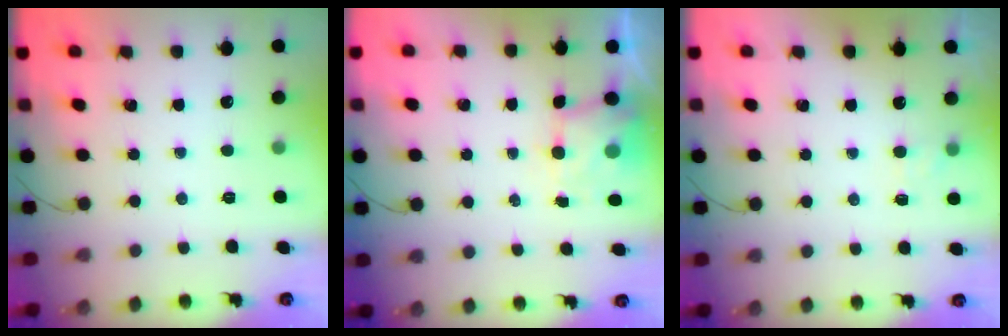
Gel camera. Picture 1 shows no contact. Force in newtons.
{"total": 4.7, "press": 4.7, "slide": 0.8}
{"total": 4.0, "press": 3.8, "slide": 1.2}